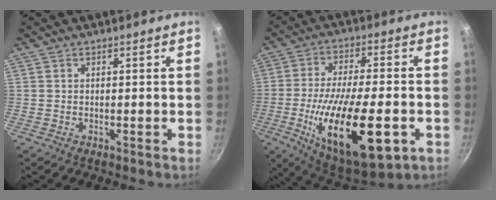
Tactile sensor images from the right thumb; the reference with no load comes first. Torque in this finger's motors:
{"motor_torque": [0.25, 1.57, 2.35, -0.42, 0.47]}